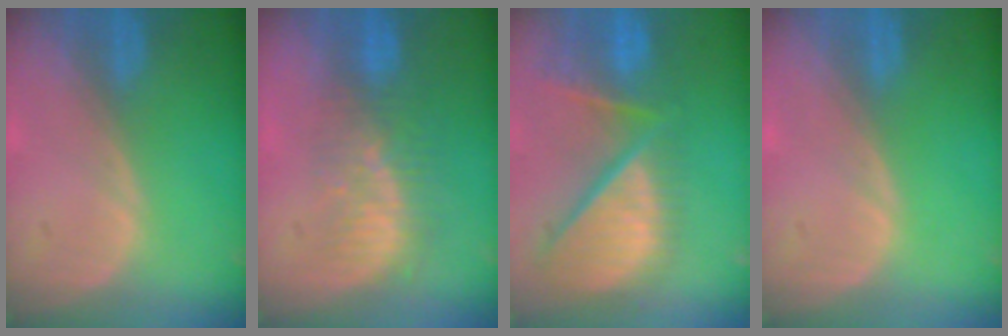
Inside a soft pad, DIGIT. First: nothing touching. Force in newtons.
{"total": 8.2, "press": 7.2, "slide": 3.9}
{"total": 13.2, "press": 11.0, "slide": 7.3}
{"total": 0.0}